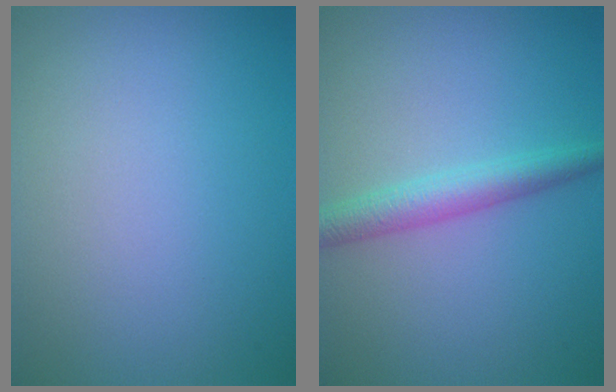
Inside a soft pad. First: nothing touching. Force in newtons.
{"total": 2.9, "press": 2.9, "slide": 0.0}